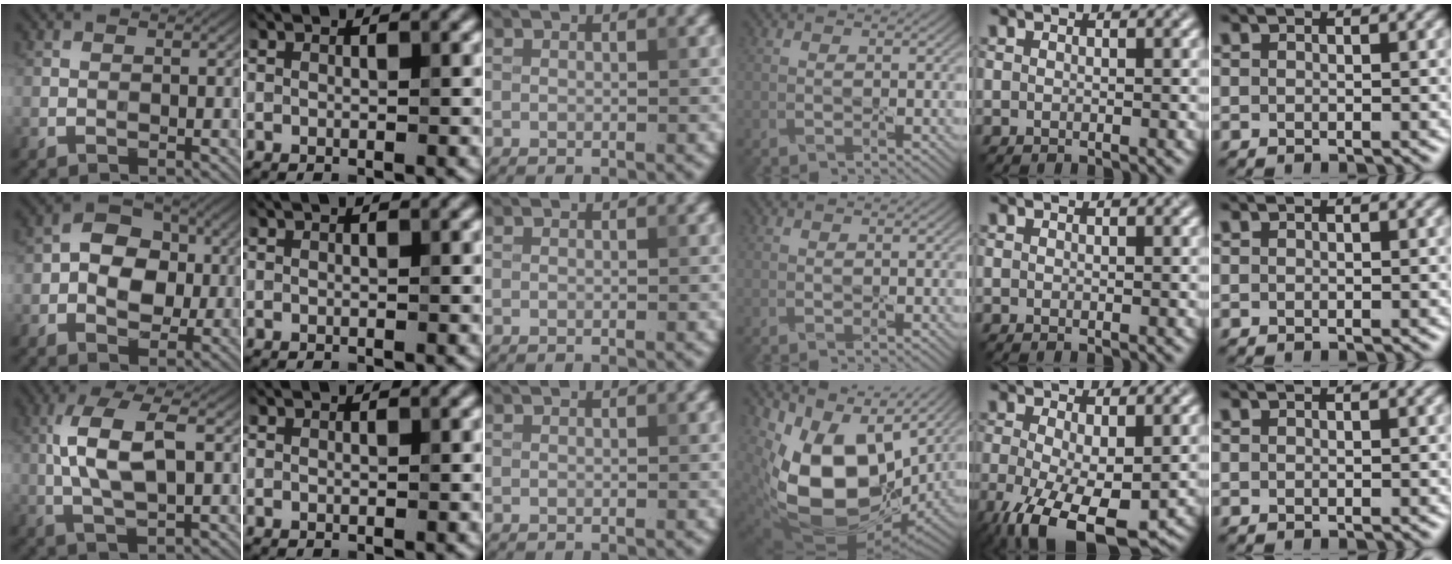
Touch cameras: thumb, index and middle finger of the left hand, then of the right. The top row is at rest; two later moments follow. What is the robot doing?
{"motion": "peel", "object": "envelope seal"}